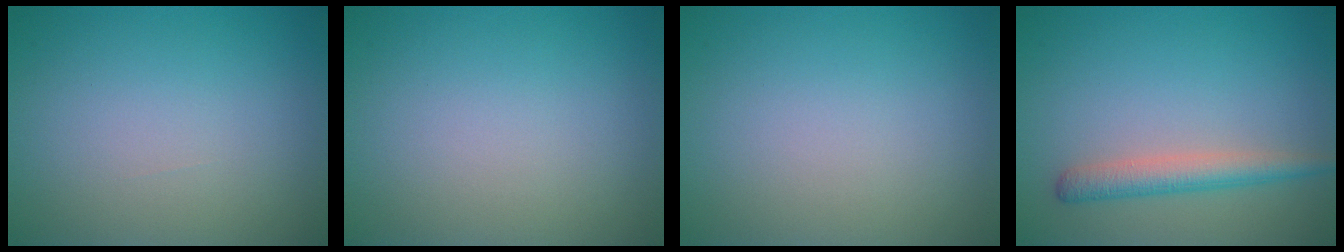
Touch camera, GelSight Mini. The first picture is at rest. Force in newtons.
{"total": 0.0}
{"total": 0.0}
{"total": 2.8, "press": 2.8, "slide": 0.1}